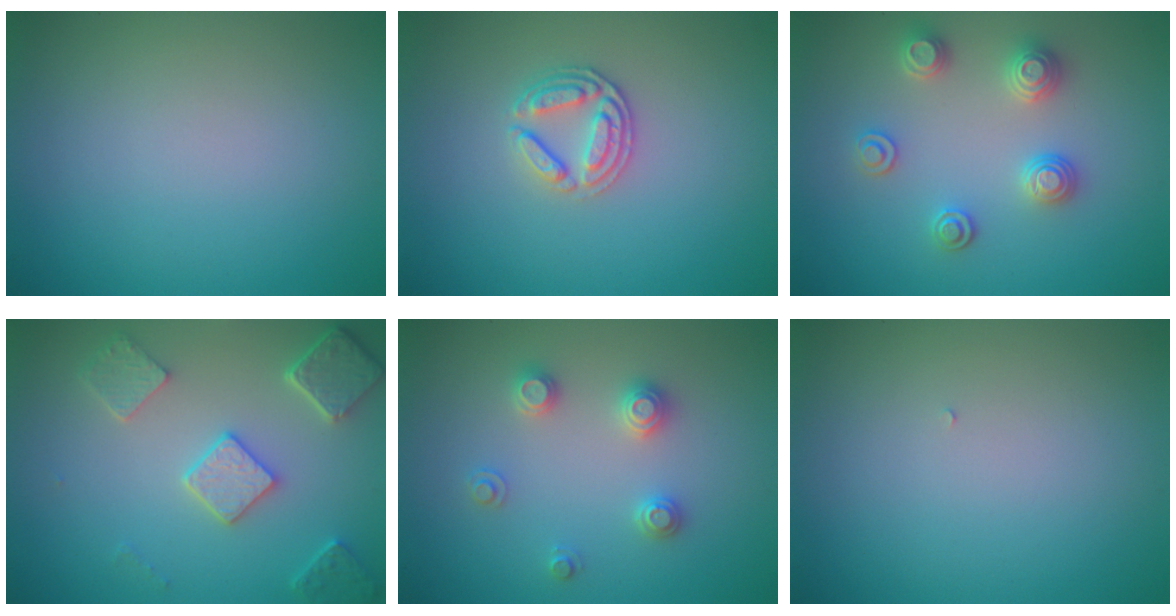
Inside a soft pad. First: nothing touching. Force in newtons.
{"total": 2.6, "press": 2.5, "slide": 0.8}
{"total": 2.9, "press": 2.8, "slide": 0.6}
{"total": 4.7, "press": 3.9, "slide": 2.8}
{"total": 2.5, "press": 2.5, "slide": 0.3}
{"total": 0.0}